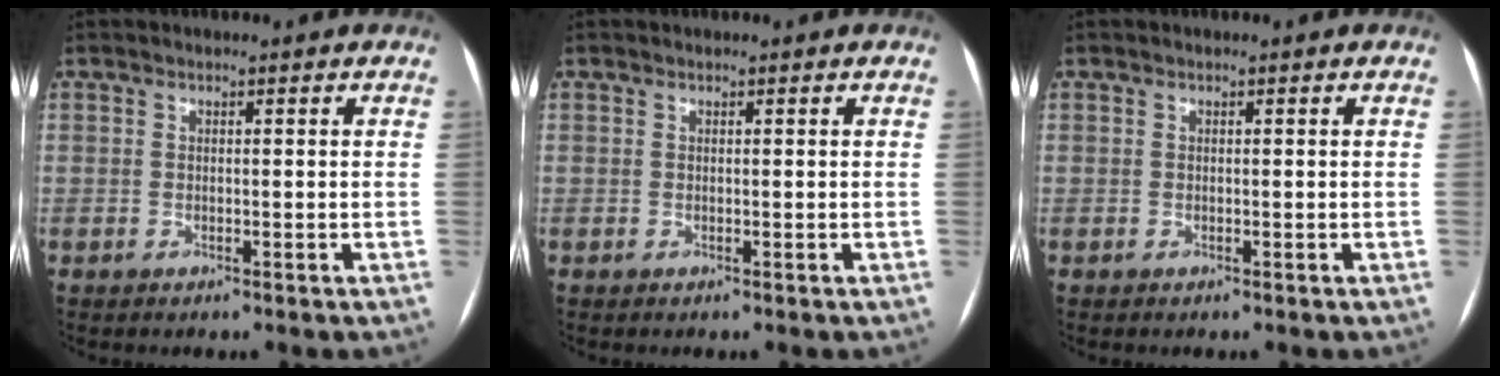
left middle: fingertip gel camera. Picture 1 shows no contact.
{"total": 0.0}
{"total": 0.0}